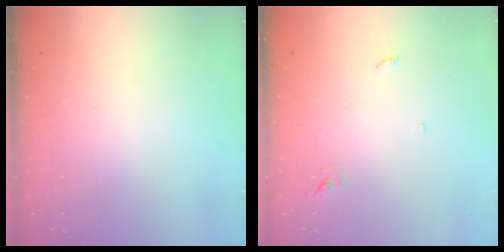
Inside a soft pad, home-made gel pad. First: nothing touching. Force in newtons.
{"total": 2.5, "press": 2.5, "slide": 0.1}